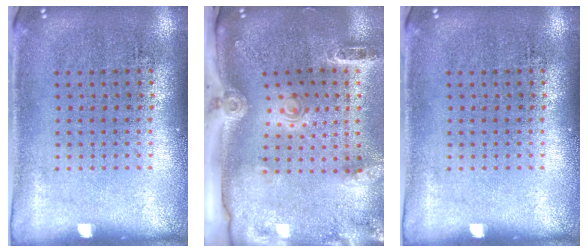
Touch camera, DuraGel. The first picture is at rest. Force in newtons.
{"total": 2.9, "press": 2.0, "slide": 2.0}
{"total": 0.0}